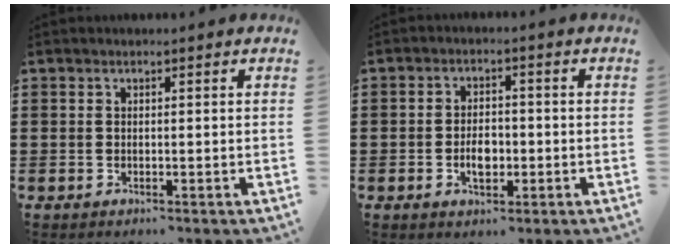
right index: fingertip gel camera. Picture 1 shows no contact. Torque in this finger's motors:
{"motor_torque": [2.14, 0.00, 0.11, 0.05]}